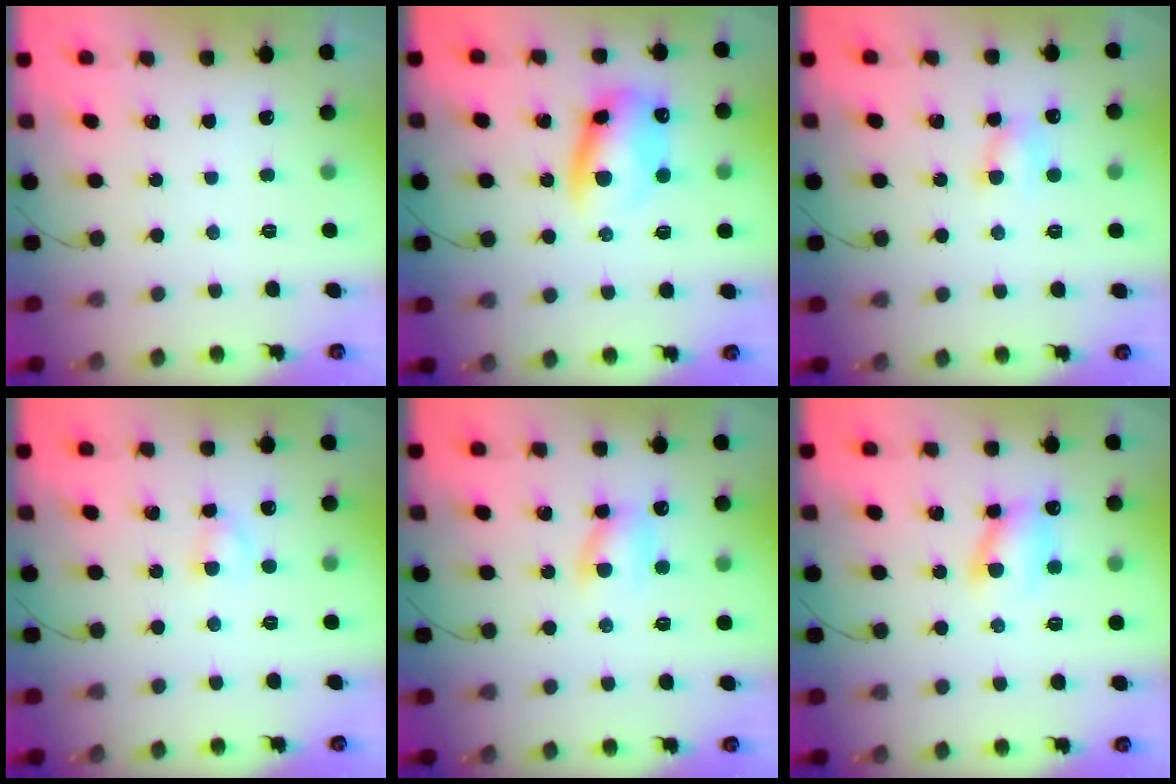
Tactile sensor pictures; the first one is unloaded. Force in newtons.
{"total": 10.8, "press": 10.5, "slide": 2.5}
{"total": 4.5, "press": 4.4, "slide": 0.9}
{"total": 2.6, "press": 2.3, "slide": 1.2}
{"total": 7.4, "press": 7.2, "slide": 1.4}
{"total": 8.7, "press": 8.7, "slide": 0.7}